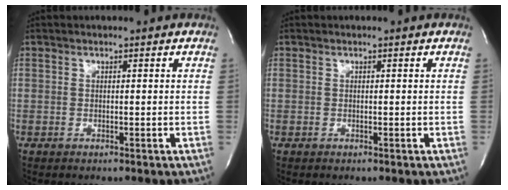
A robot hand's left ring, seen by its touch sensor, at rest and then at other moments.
{"total": 0.0}